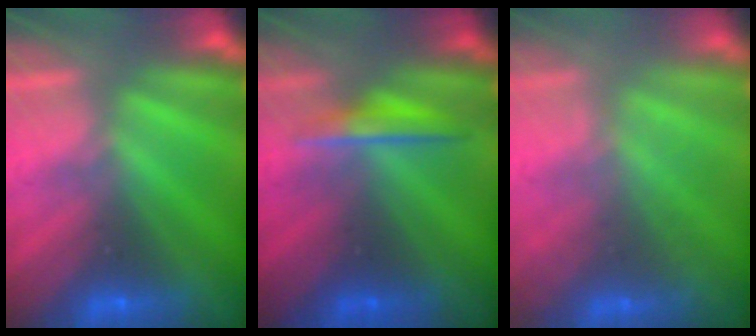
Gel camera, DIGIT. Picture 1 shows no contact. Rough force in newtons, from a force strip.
{"total": 1.7}
{"total": 1.6}